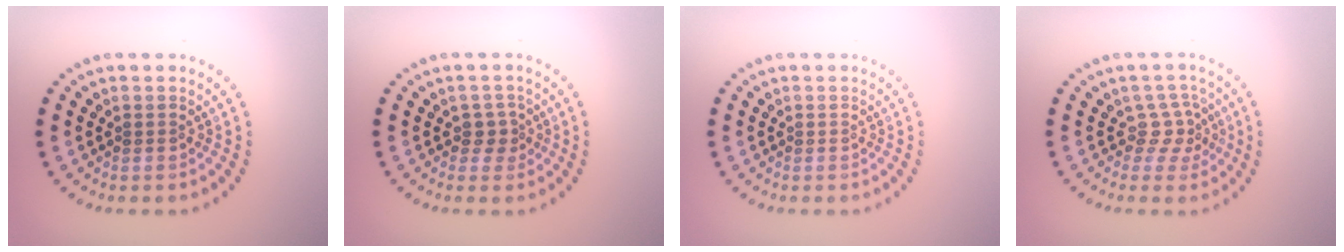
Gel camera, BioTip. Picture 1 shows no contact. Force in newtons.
{"total": 1.5, "press": 1.2, "slide": 0.9}
{"total": 0.0}
{"total": 2.1, "press": 1.5, "slide": 1.5}